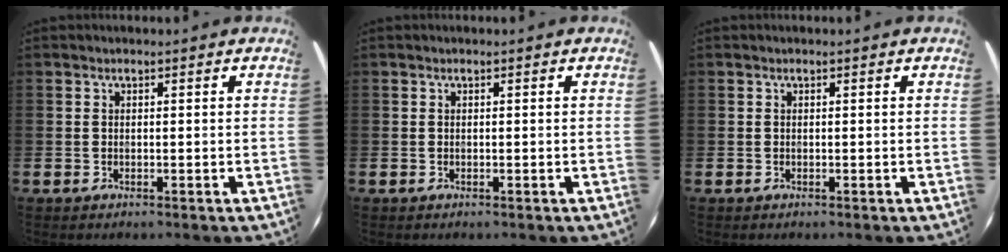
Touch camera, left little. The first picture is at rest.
{"total": 0.0}
{"total": 0.0}